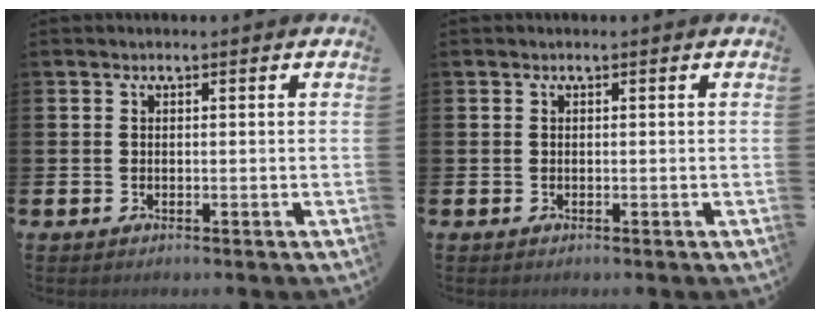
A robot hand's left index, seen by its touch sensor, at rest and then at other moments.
{"total": 0.0}